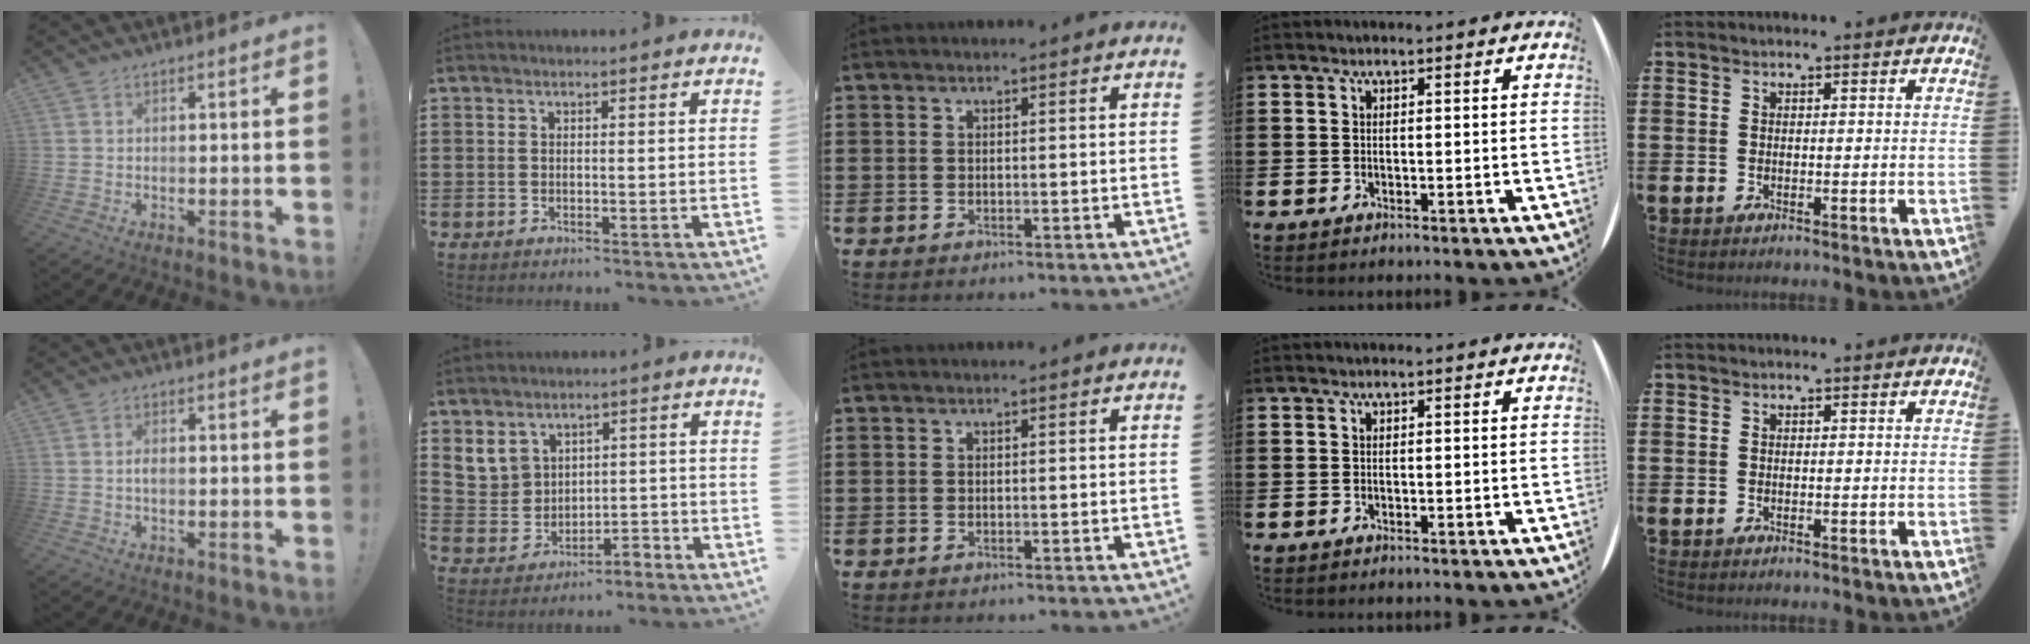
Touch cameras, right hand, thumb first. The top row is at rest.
{"thumb": {"total": 1.7, "force": [-0.3, 0.9, 1.4], "torque": [-0.027, 0.005, -0.006]}, "index": {"total": 4.5, "force": [1.2, 4.1, 1.2], "torque": [-0.050, 0.006, 0.020]}}